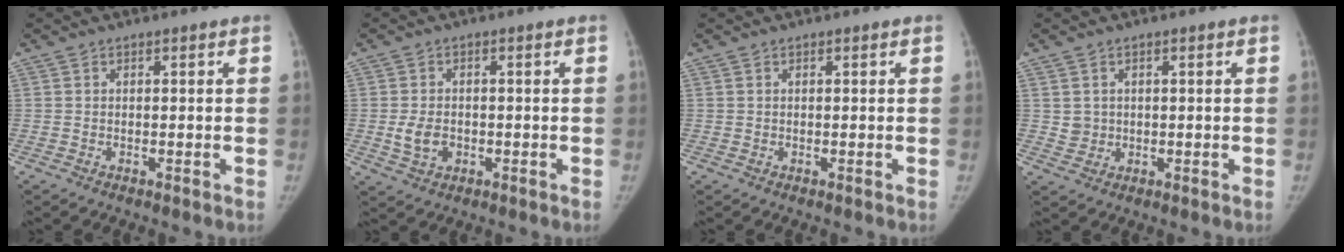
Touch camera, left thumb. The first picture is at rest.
{"total": 4.4, "force": [-0.7, 3.3, 2.8], "torque": [-0.045, 0.000, -0.007]}
{"total": 0.0}
{"total": 2.4, "force": [0.6, 2.3, 0.6], "torque": [-0.001, -0.005, 0.017]}